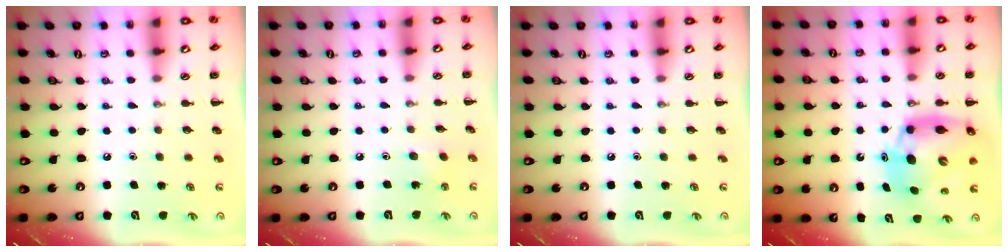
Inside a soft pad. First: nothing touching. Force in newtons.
{"total": 2.9, "press": 2.7, "slide": 0.9}
{"total": 0.0}
{"total": 12.9, "press": 12.4, "slide": 3.6}